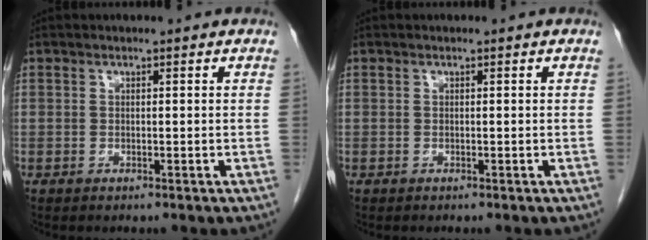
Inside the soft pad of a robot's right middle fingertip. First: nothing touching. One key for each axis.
{"total": 0.0}